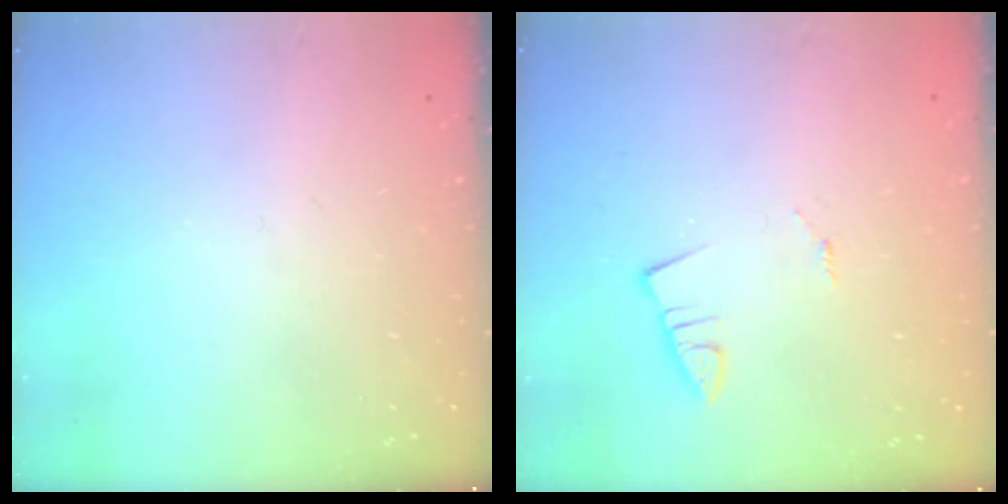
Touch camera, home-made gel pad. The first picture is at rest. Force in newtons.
{"total": 1.3, "press": 1.3, "slide": 0.1}